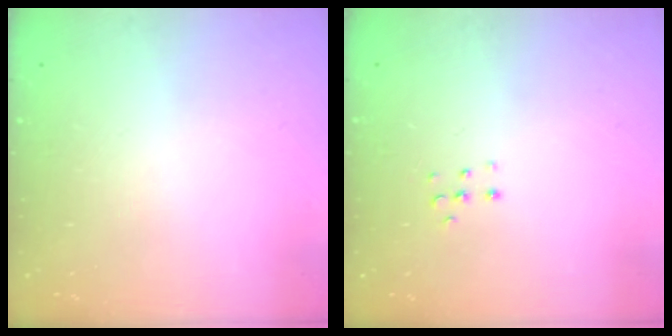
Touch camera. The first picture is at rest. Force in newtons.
{"total": 3.8, "press": 3.8, "slide": 0.6}